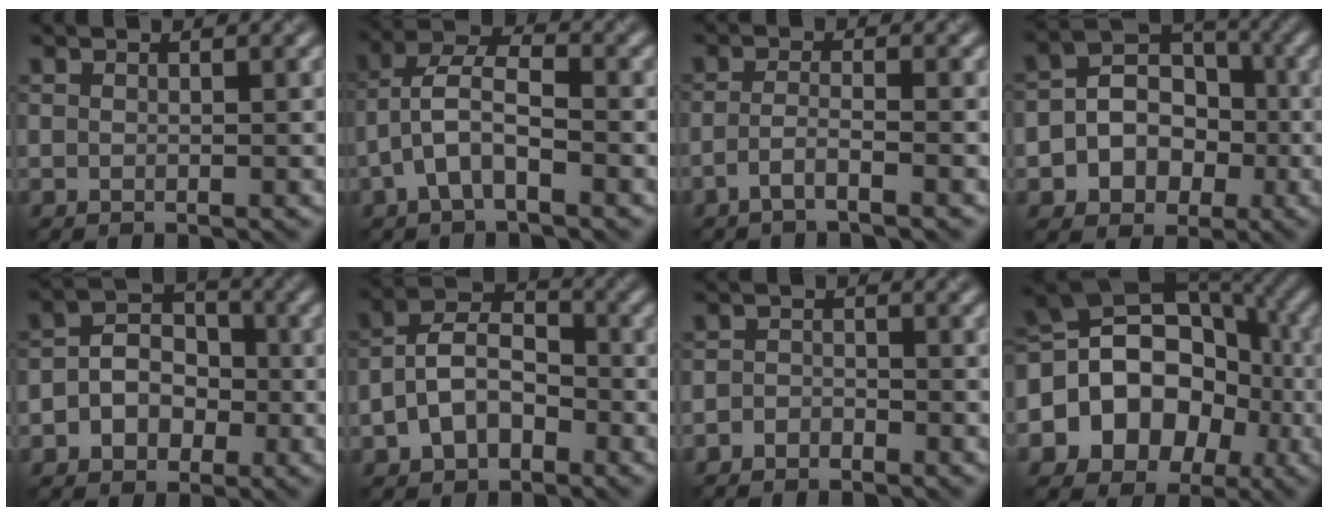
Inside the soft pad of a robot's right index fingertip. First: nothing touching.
{"total": 3.9, "force": [-1.5, 1.6, 3.3], "torque": [-0.066, 0.024, -0.037]}
{"total": 1.8, "force": [-1.2, 0.2, 1.3], "torque": [-0.029, 0.007, -0.038]}
{"total": 5.5, "force": [-0.9, 4.8, 2.6], "torque": [-0.023, 0.014, -0.033]}
{"total": 3.9, "force": [-0.8, 3.2, 2.0], "torque": [-0.027, 0.014, -0.022]}
{"total": 5.0, "force": [-1.6, 3.4, 3.4], "torque": [-0.066, 0.018, -0.040]}
{"total": 1.3, "force": [-1.2, 0.5, 0.0], "torque": [-0.002, 0.007, -0.032]}
{"total": 12.2, "force": [-1.5, 10.1, 6.6], "torque": [-0.112, 0.035, -0.048]}